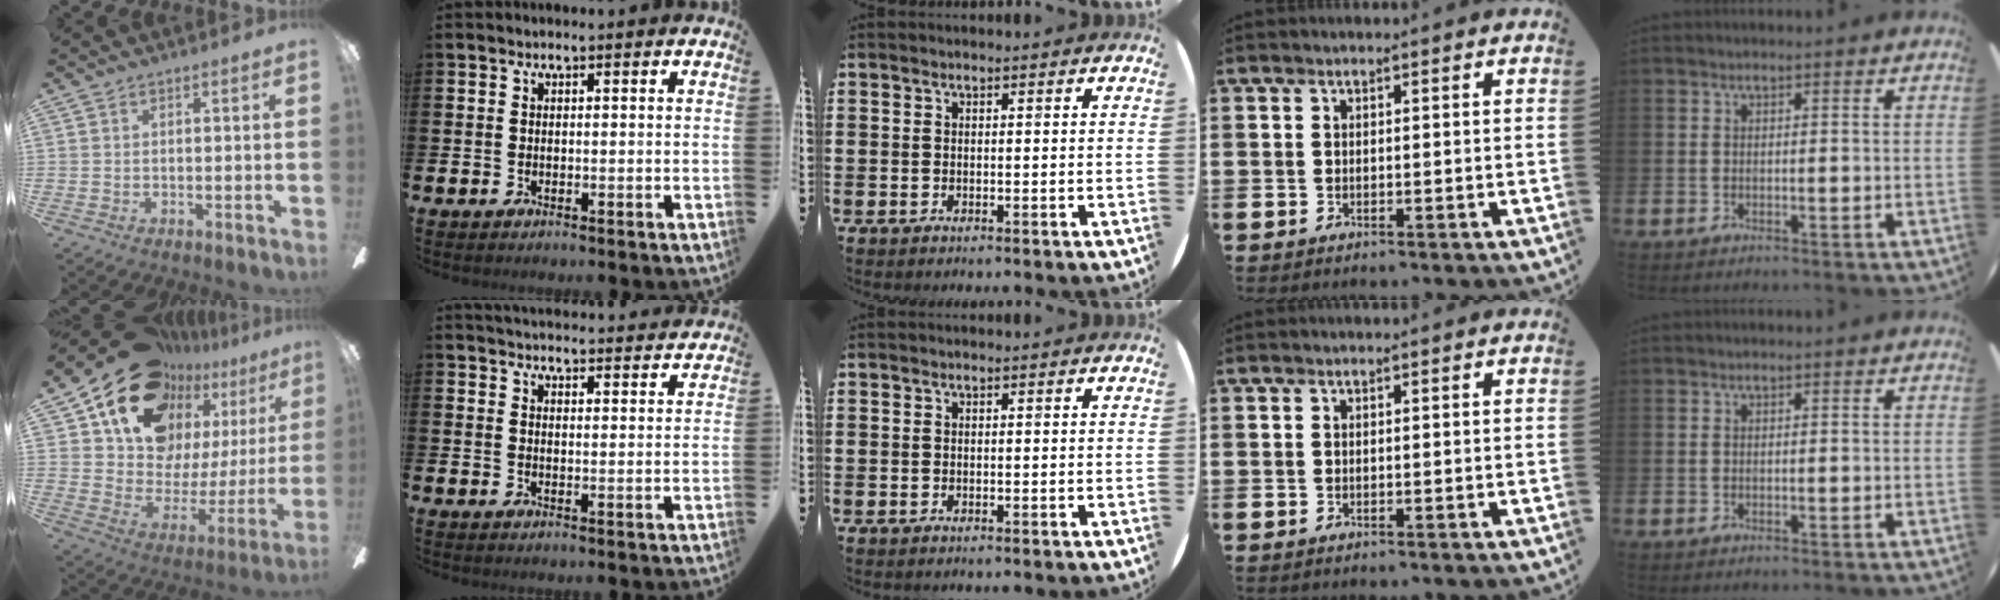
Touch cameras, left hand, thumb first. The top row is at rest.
{"thumb": {"total": 20.3, "force": [14.8, 11.7, 7.5], "torque": [-0.143, -0.109, 0.280]}, "index": {"total": 4.1, "force": [4.1, 0.1, 0.1], "torque": [-0.009, -0.030, 0.073]}}